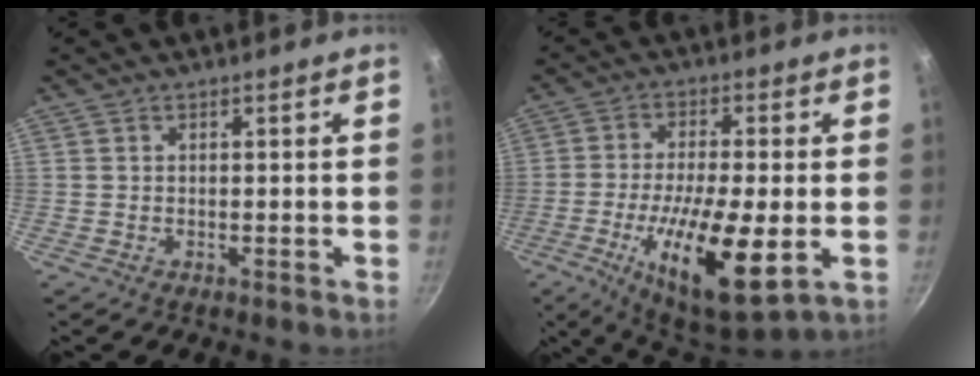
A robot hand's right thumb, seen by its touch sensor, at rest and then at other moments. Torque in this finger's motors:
{"motor_torque": [2.73, 2.27, 2.02, -0.73, 0.51]}